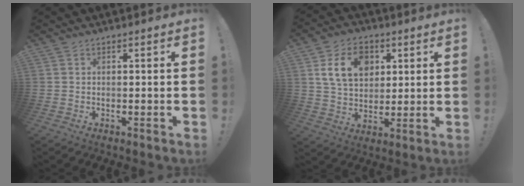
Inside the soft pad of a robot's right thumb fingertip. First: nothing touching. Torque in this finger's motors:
{"motor_torque": [-0.16, 0.83, 1.12, -0.04, 0.09]}